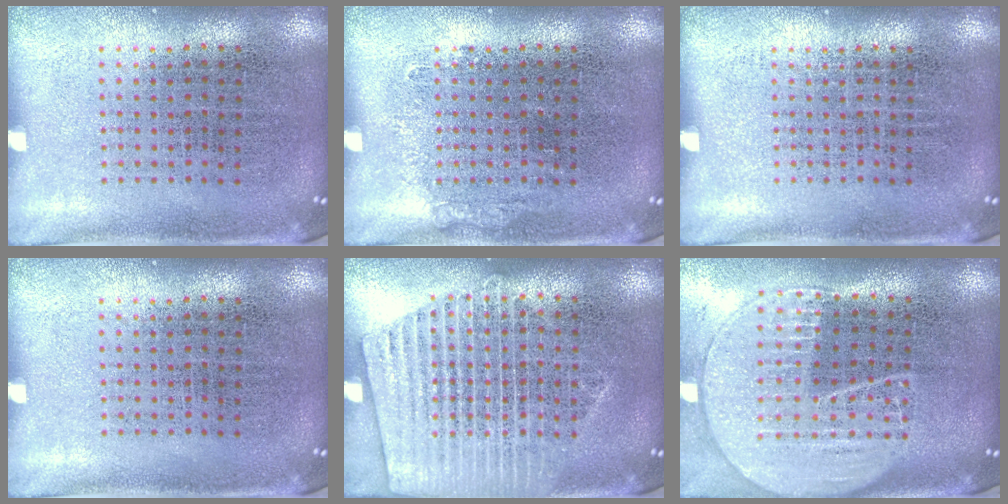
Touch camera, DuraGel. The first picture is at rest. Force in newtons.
{"total": 0.6, "press": 0.5, "slide": 0.2}
{"total": 0.0}
{"total": 0.0}
{"total": 1.6, "press": 1.6, "slide": 0.3}
{"total": 1.9, "press": 1.8, "slide": 0.8}